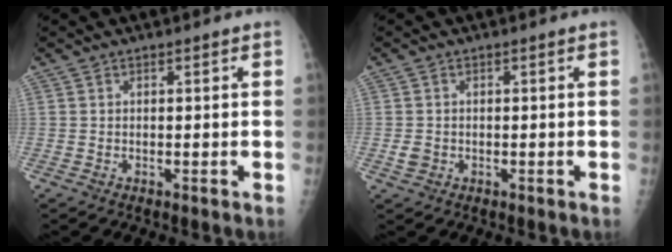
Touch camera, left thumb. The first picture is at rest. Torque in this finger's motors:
{"motor_torque": [-0.22, -0.13, 0.31, 0.10, 0.00]}